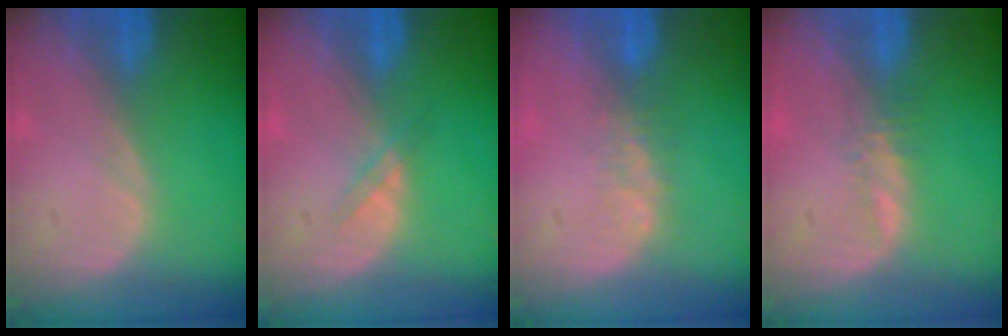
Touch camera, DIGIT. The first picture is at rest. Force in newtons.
{"total": 1.3, "press": 1.3, "slide": 0.2}
{"total": 2.5, "press": 1.9, "slide": 1.5}
{"total": 1.3, "press": 1.2, "slide": 0.5}